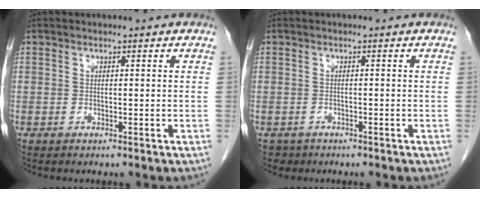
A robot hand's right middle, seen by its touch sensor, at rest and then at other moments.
{"total": 1.7, "force": [-1.2, 1.2, 0.0], "torque": [-0.005, 0.003, -0.019]}